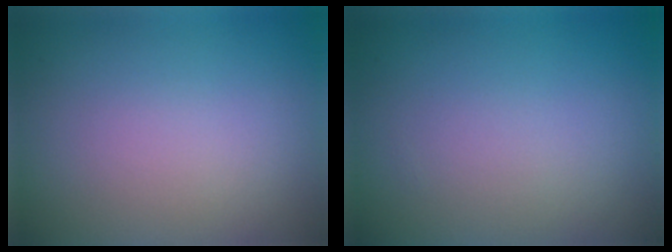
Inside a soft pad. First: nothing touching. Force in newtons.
{"total": 0.0}